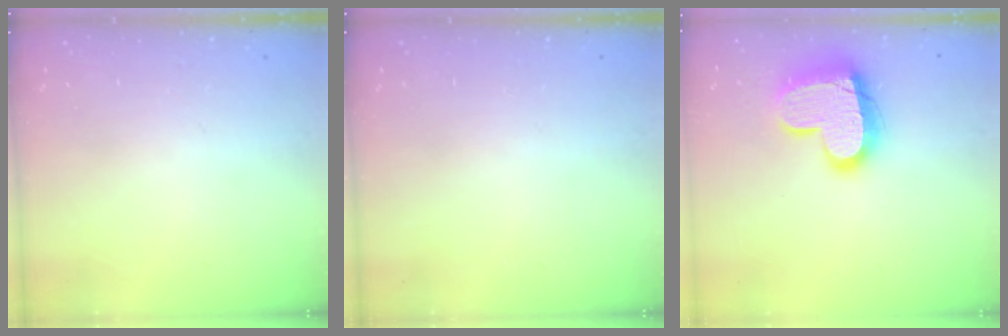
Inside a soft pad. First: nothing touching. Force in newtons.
{"total": 0.0}
{"total": 17.6, "press": 17.6, "slide": 1.2}